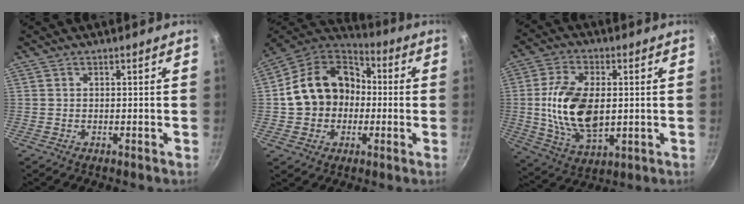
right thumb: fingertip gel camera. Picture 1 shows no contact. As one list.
[{"total": 17.8, "force": [0.1, 14.6, 10.1], "torque": [-0.149, 0.044, -0.005]}, {"total": 16.0, "force": [0.5, 9.4, 12.9], "torque": [-0.229, -0.002, 0.013]}]